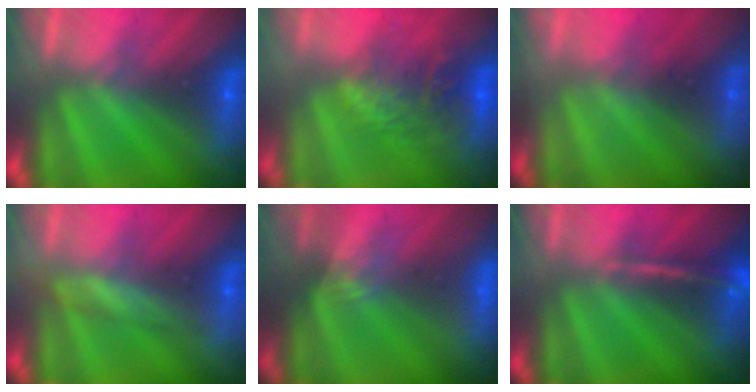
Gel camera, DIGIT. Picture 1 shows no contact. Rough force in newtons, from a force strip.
{"total": 11.0}
{"total": 2.3}
{"total": 2.4}
{"total": 3.0}
{"total": 2.4}